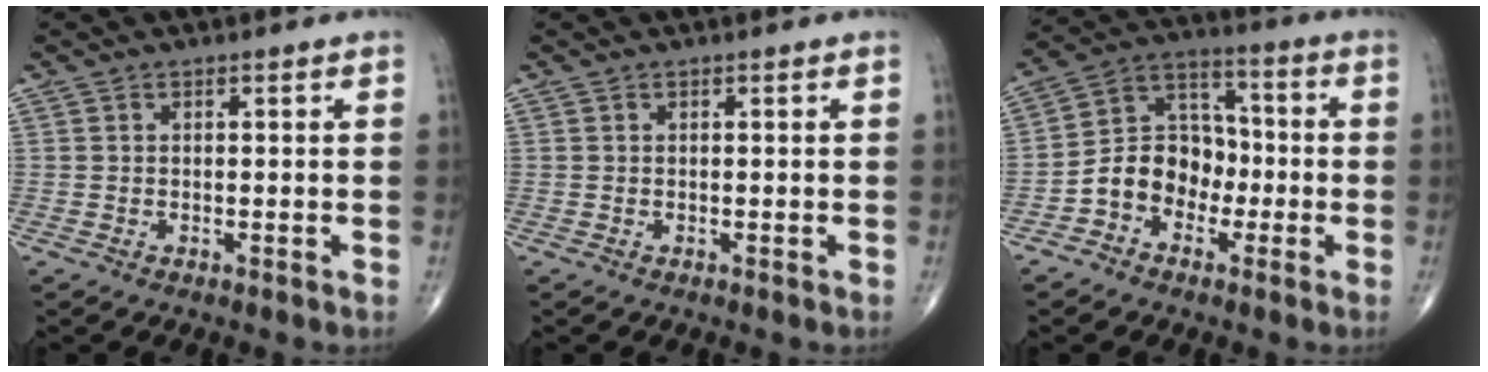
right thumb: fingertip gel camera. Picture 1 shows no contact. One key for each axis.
{"total": 0.0}
{"total": 10.7, "fx": -3.4, "fy": 8.5, "fz": 5.5, "tx": -0.060, "ty": 0.050, "tz": -0.072}